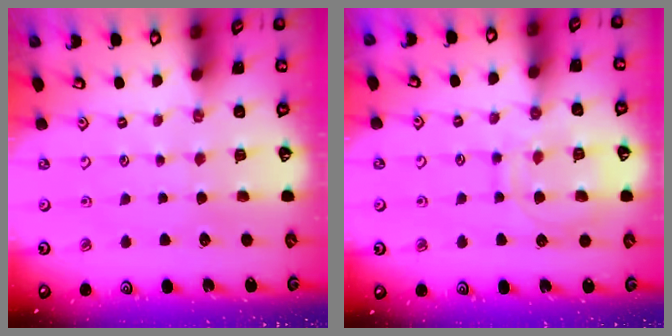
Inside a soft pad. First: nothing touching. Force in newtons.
{"total": 11.8, "press": 11.8, "slide": 1.1}